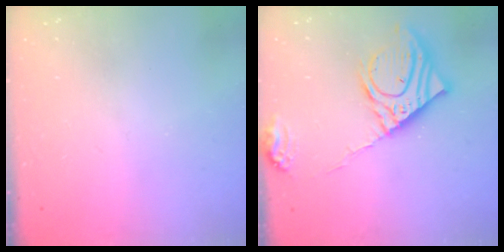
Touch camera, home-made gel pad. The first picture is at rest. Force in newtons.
{"total": 16.7, "press": 16.4, "slide": 3.2}